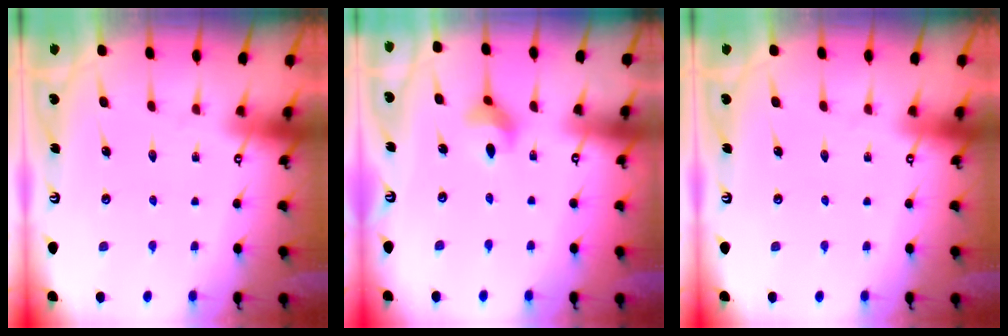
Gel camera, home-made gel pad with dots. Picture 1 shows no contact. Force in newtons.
{"total": 5.1, "press": 5.0, "slide": 1.3}
{"total": 0.0}